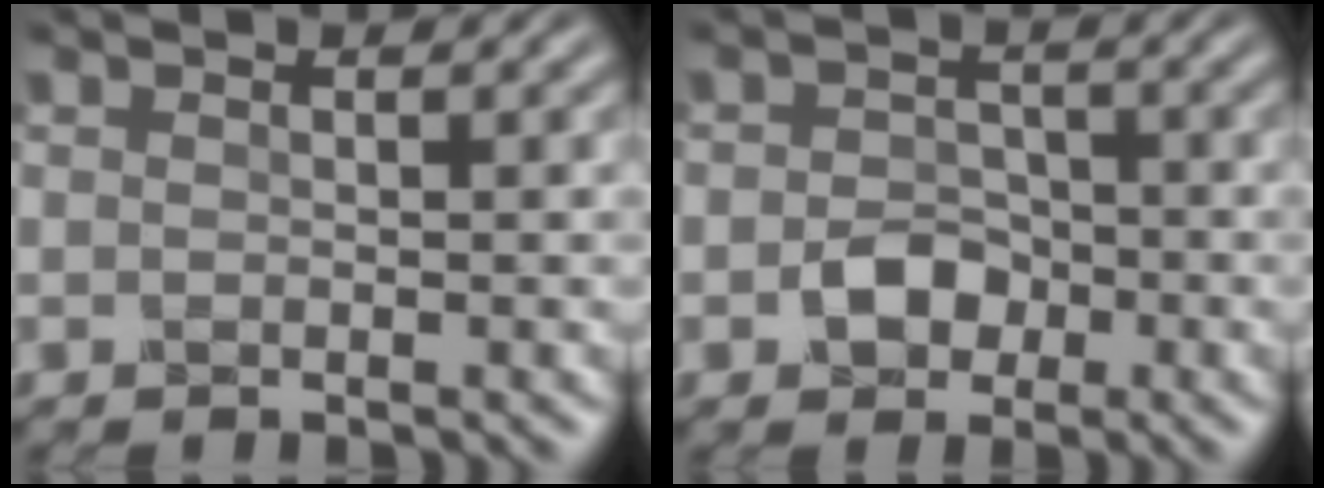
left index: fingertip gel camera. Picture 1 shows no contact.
{"total": 2.3, "force": [-0.8, 1.9, 0.9], "torque": [-0.015, 0.007, -0.019]}